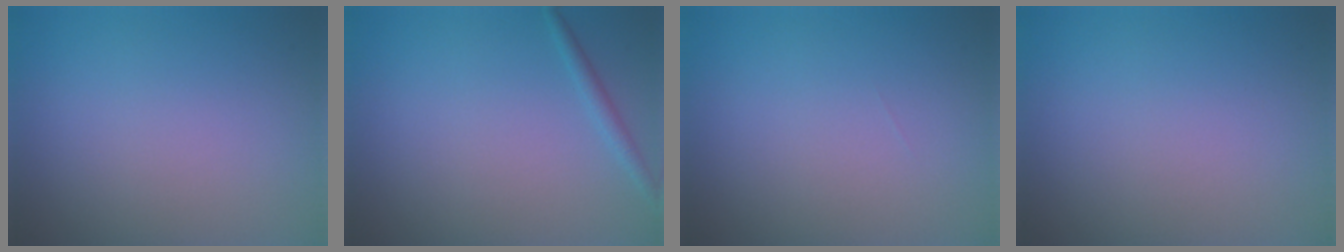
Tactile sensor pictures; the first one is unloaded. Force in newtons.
{"total": 1.1, "press": 1.1, "slide": 0.1}
{"total": 0.0}
{"total": 0.0}